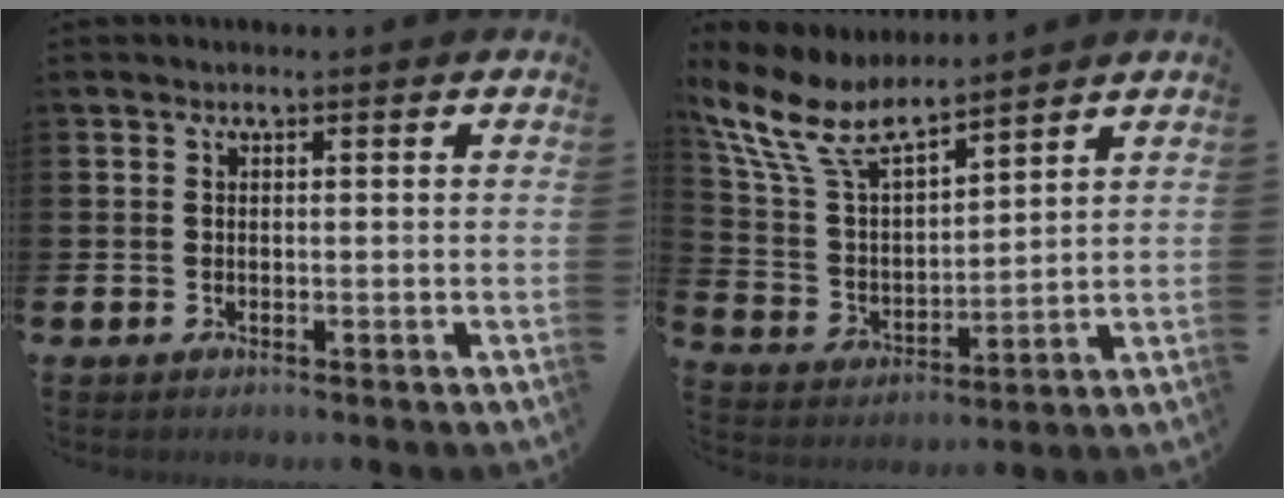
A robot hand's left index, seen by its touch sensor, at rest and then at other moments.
{"total": 9.0, "force": [7.5, 3.1, 3.9], "torque": [-0.110, -0.038, 0.137]}